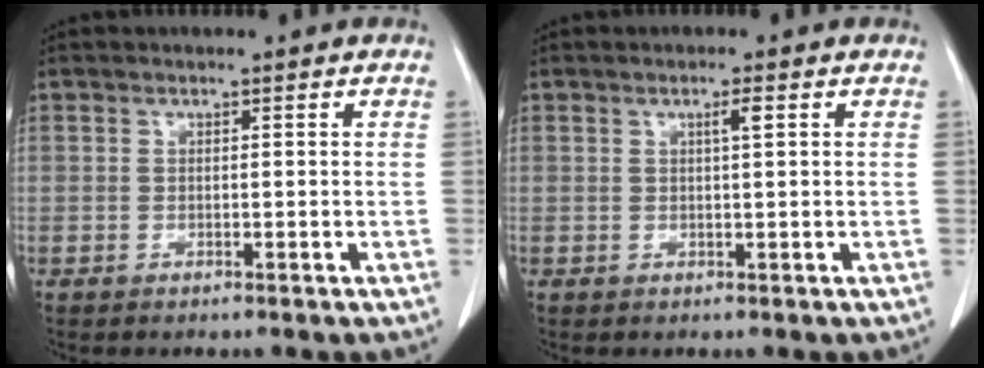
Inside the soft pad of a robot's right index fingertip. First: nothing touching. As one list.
[{"total": 1.6, "force": [0.6, -0.4, 1.4], "torque": [-0.027, -0.002, 0.011]}]